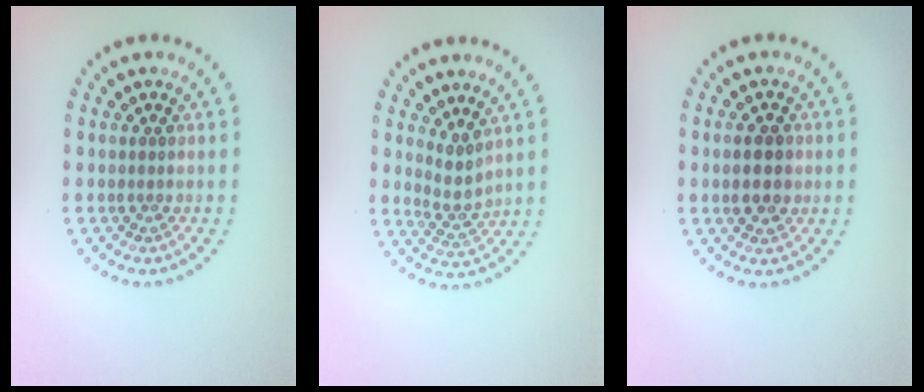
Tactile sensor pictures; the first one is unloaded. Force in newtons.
{"total": 2.2, "press": 1.6, "slide": 1.5}
{"total": 3.7, "press": 3.7, "slide": 0.1}